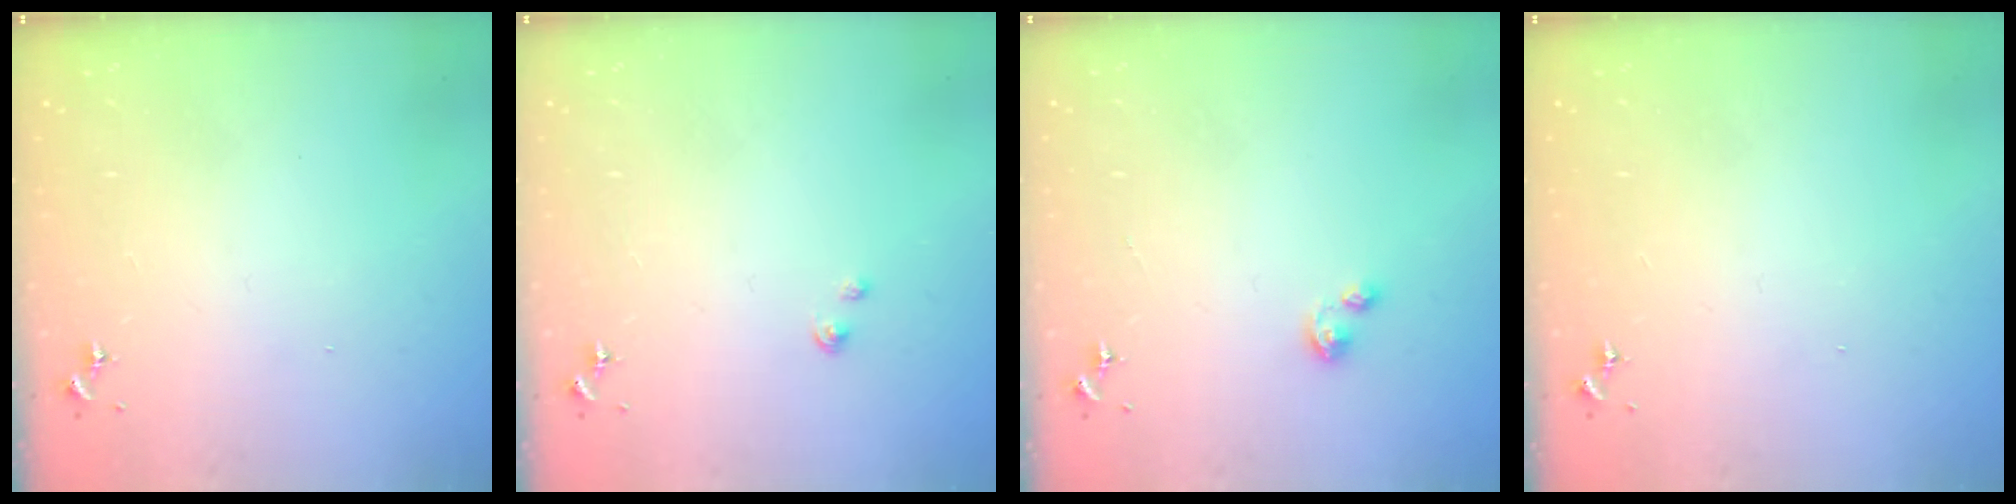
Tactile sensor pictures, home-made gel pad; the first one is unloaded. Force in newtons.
{"total": 2.3, "press": 2.3, "slide": 0.3}
{"total": 2.9, "press": 2.9, "slide": 0.3}
{"total": 0.0}